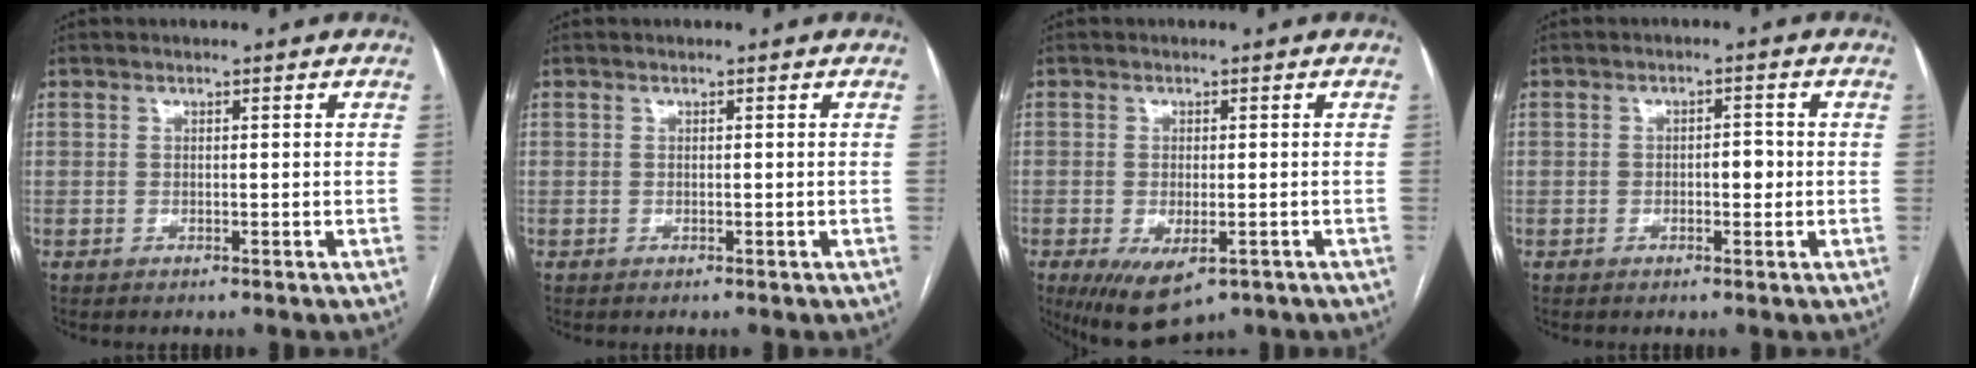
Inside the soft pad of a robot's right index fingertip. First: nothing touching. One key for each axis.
{"total": 0.0}
{"total": 8.4, "fx": -4.3, "fy": 3.6, "fz": 6.2, "tx": -0.105, "ty": -0.020, "tz": -0.062}
{"total": 2.6, "fx": -0.3, "fy": 1.3, "fz": 2.2, "tx": -0.031, "ty": 0.008, "tz": -0.003}